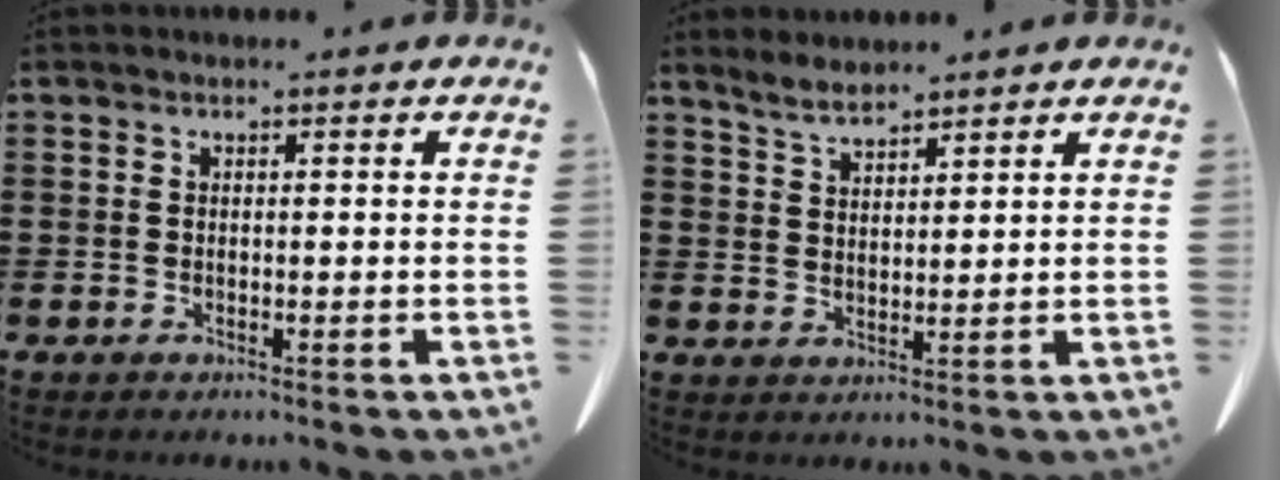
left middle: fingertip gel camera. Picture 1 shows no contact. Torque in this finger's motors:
{"motor_torque": [-0.05, 0.05, -0.03, 0.00]}